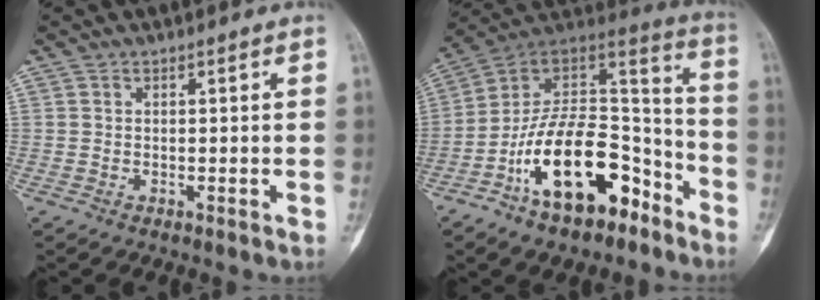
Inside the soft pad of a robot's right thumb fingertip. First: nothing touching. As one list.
[{"total": 22.4, "force": [-11.2, 11.6, 15.6], "torque": [-0.234, 0.108, -0.181]}]